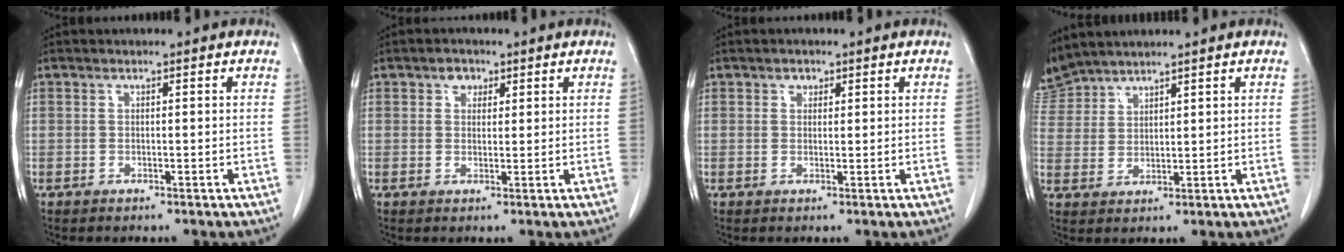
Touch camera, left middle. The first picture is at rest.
{"total": 2.1, "force": [1.1, 1.5, 0.8], "torque": [-0.011, 0.004, 0.016]}
{"total": 1.2, "force": [0.7, 0.9, 0.4], "torque": [-0.003, -0.001, 0.010]}
{"total": 5.9, "force": [5.8, 1.0, 0.2], "torque": [-0.019, 0.016, 0.126]}